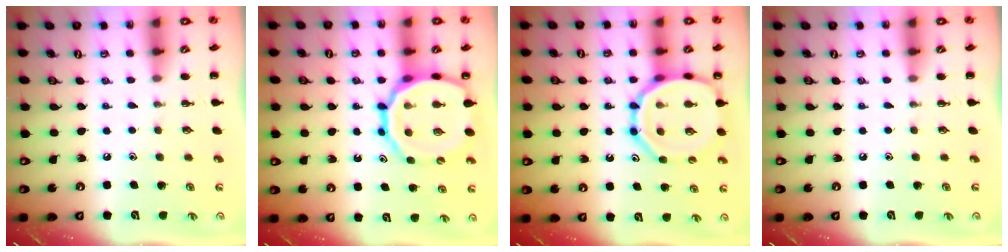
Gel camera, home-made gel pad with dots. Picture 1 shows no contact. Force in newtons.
{"total": 19.0, "press": 18.7, "slide": 3.5}
{"total": 15.5, "press": 15.2, "slide": 2.8}
{"total": 0.0}